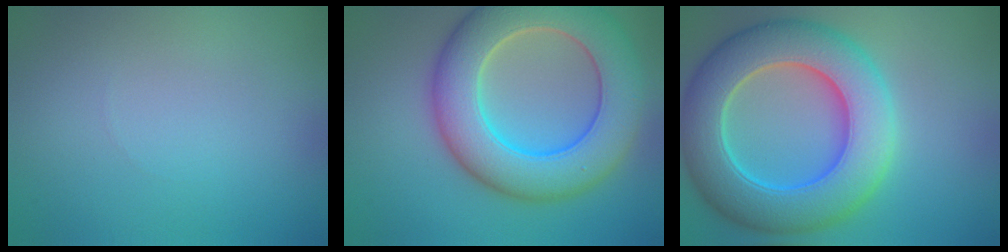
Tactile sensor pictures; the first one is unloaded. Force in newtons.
{"total": 10.8, "press": 10.7, "slide": 0.8}
{"total": 10.8, "press": 10.8, "slide": 0.4}